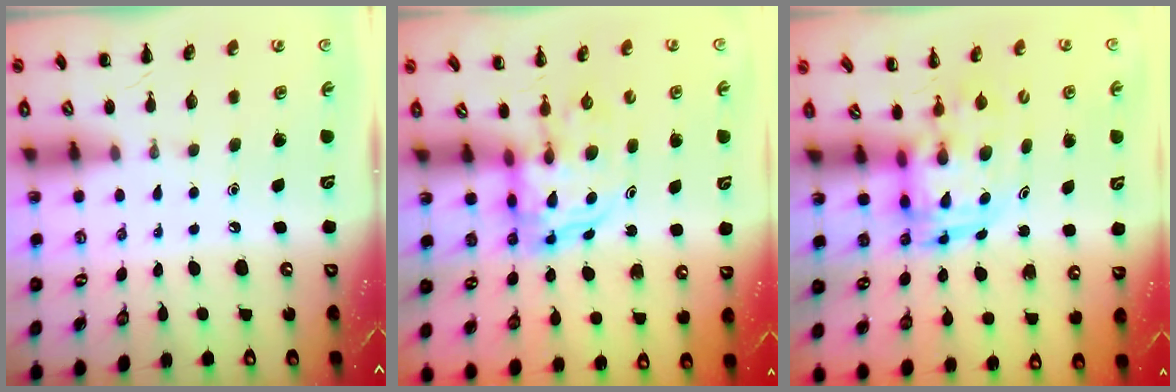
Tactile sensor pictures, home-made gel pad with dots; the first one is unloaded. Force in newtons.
{"total": 4.4, "press": 4.3, "slide": 1.1}
{"total": 3.5, "press": 3.4, "slide": 0.7}